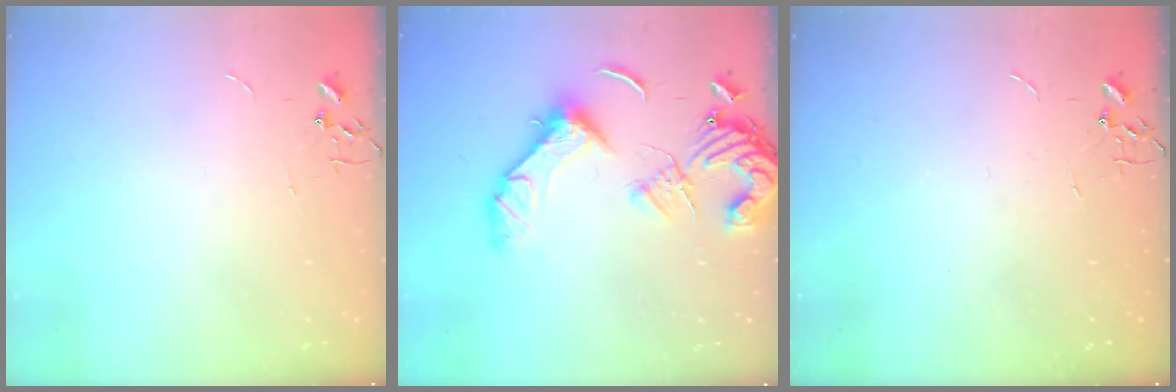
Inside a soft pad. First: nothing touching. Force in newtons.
{"total": 16.2, "press": 16.0, "slide": 2.2}
{"total": 0.0}